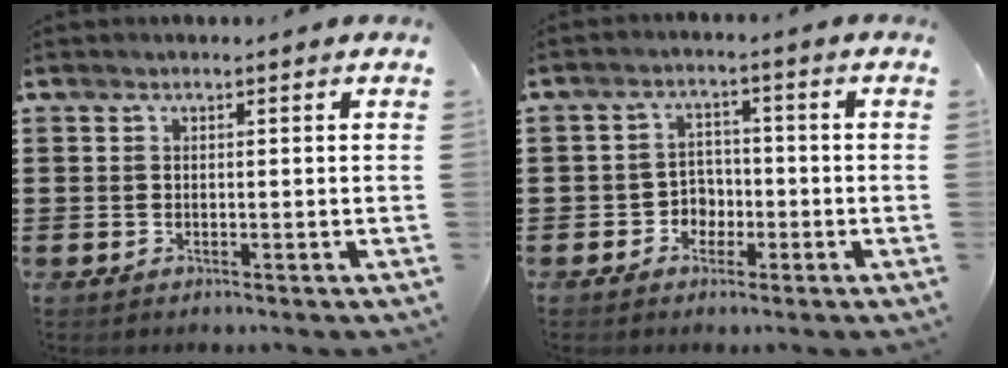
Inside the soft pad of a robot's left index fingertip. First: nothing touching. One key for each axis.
{"total": 3.3, "fx": -1.9, "fy": 2.5, "fz": 1.1, "tx": -0.030, "ty": 0.006, "tz": -0.042}